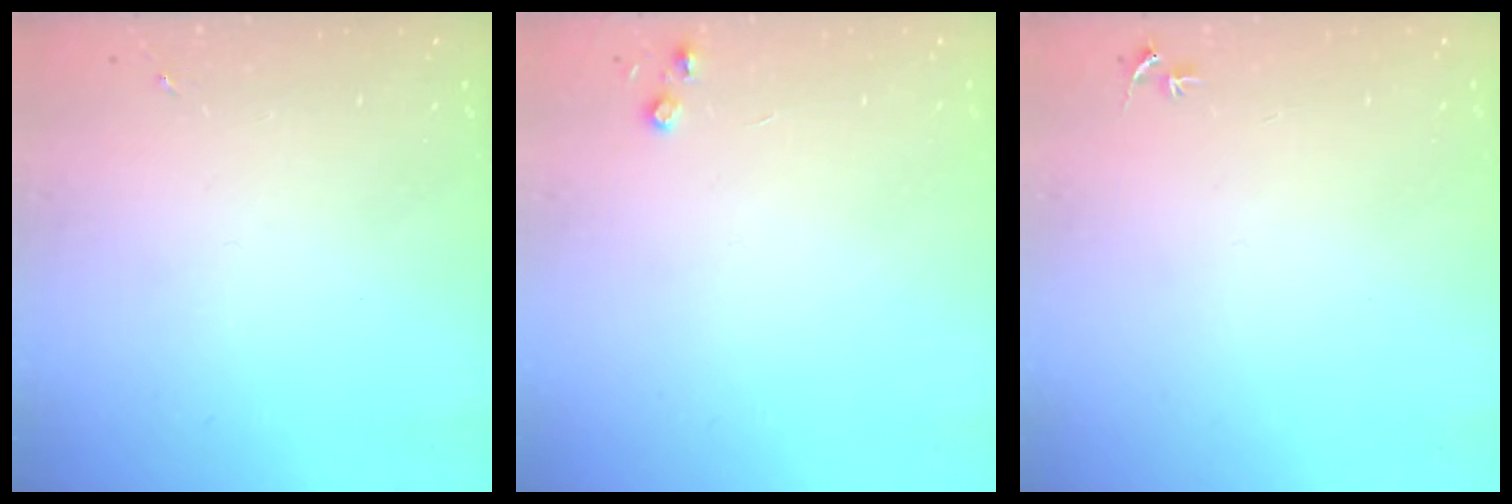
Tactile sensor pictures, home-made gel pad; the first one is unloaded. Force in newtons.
{"total": 3.8, "press": 3.7, "slide": 0.5}
{"total": 2.7, "press": 2.7, "slide": 0.3}